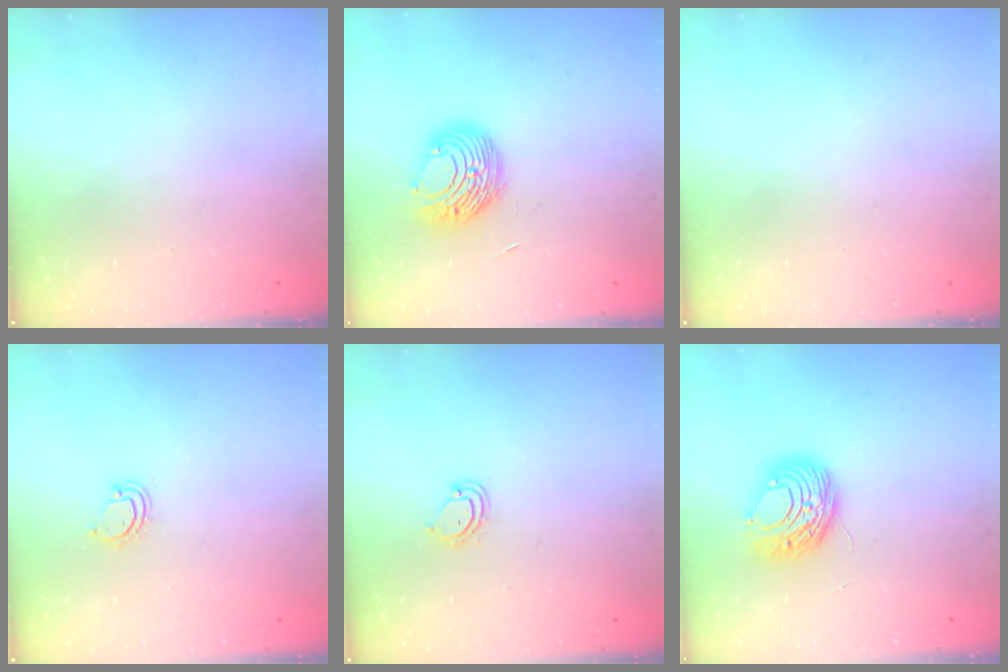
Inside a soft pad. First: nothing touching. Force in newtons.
{"total": 9.6, "press": 9.6, "slide": 0.7}
{"total": 0.0}
{"total": 3.6, "press": 3.6, "slide": 0.2}
{"total": 5.2, "press": 5.2, "slide": 0.2}
{"total": 9.0, "press": 8.9, "slide": 0.5}